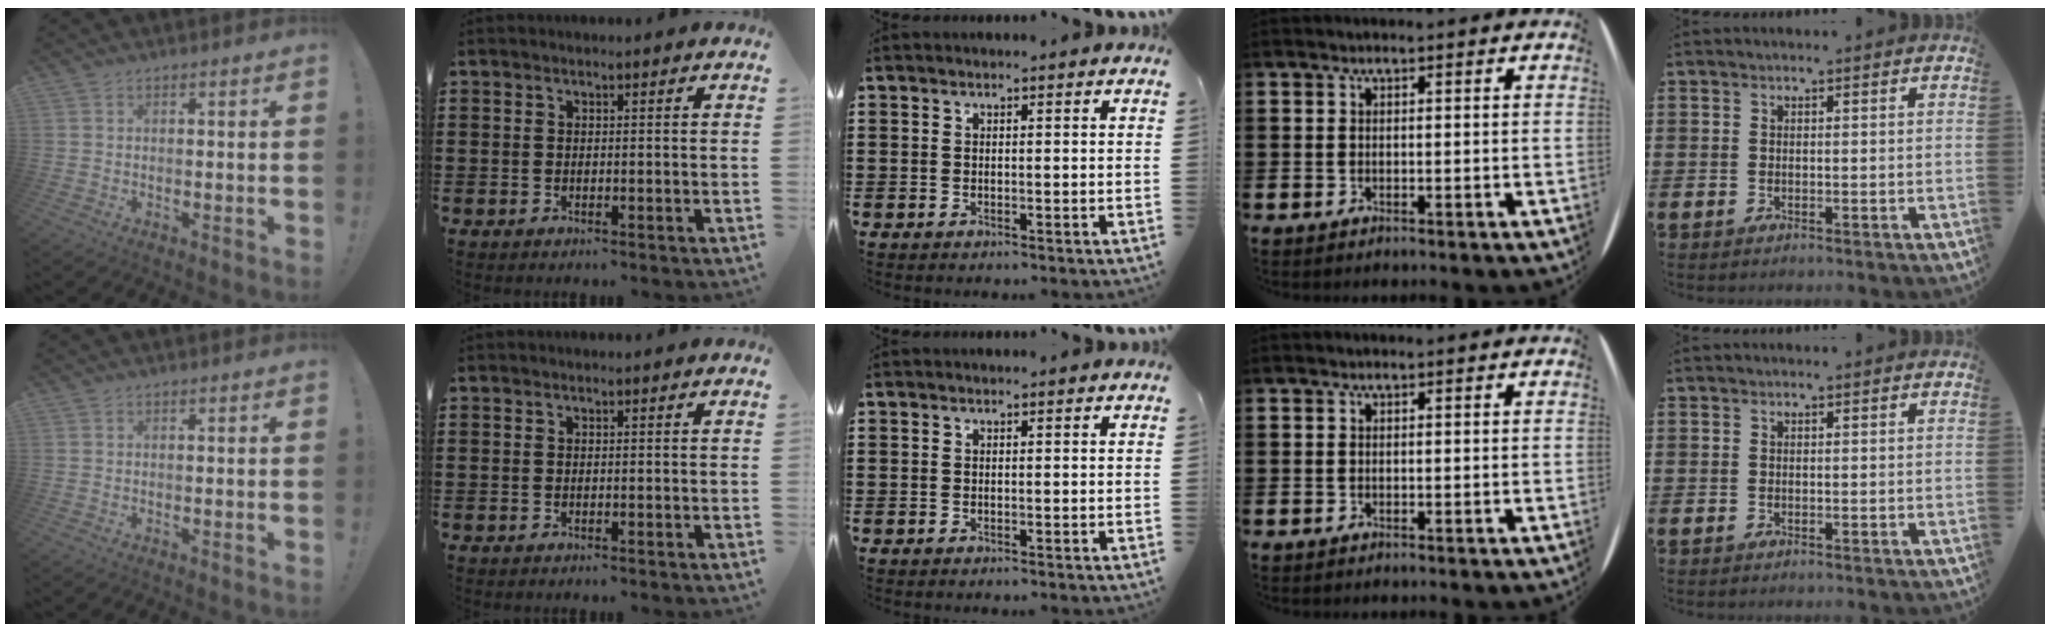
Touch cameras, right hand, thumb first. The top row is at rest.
{}